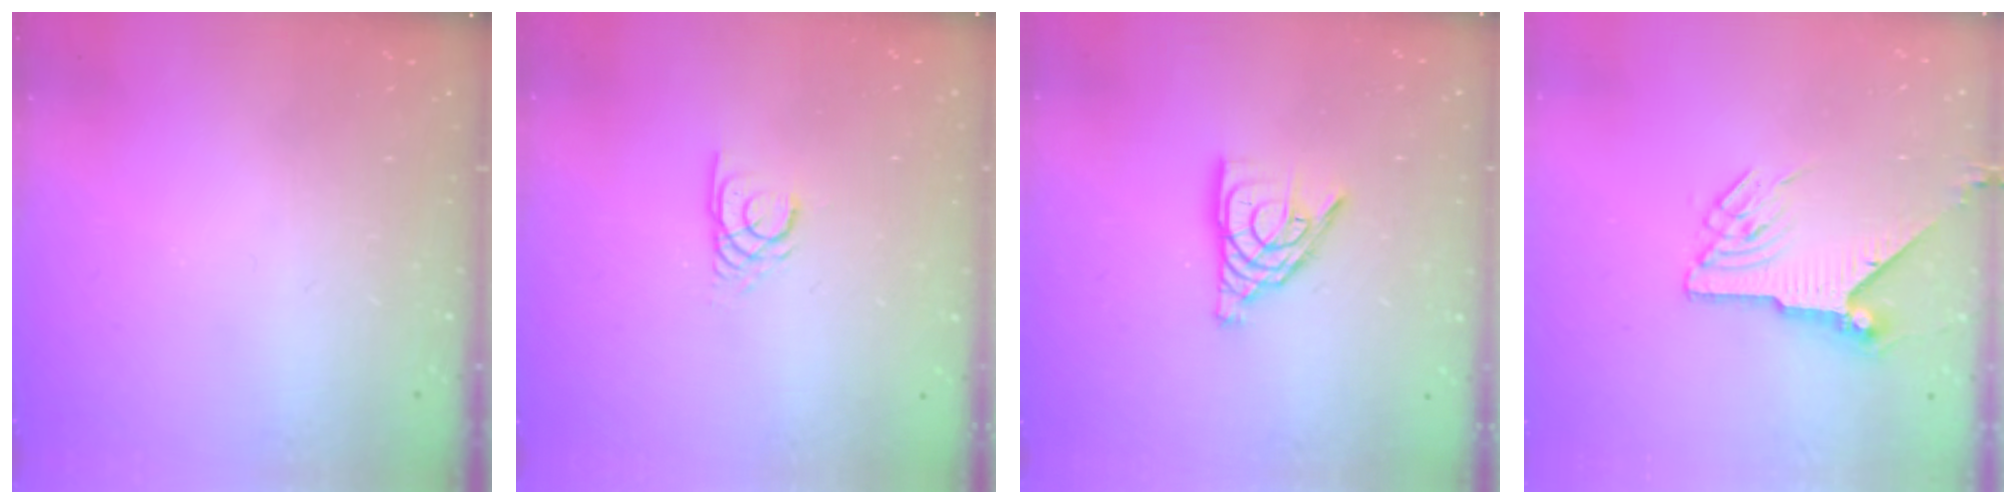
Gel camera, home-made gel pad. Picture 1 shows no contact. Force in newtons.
{"total": 2.7, "press": 2.7, "slide": 0.1}
{"total": 10.4, "press": 10.4, "slide": 1.2}
{"total": 7.8, "press": 7.8, "slide": 0.2}